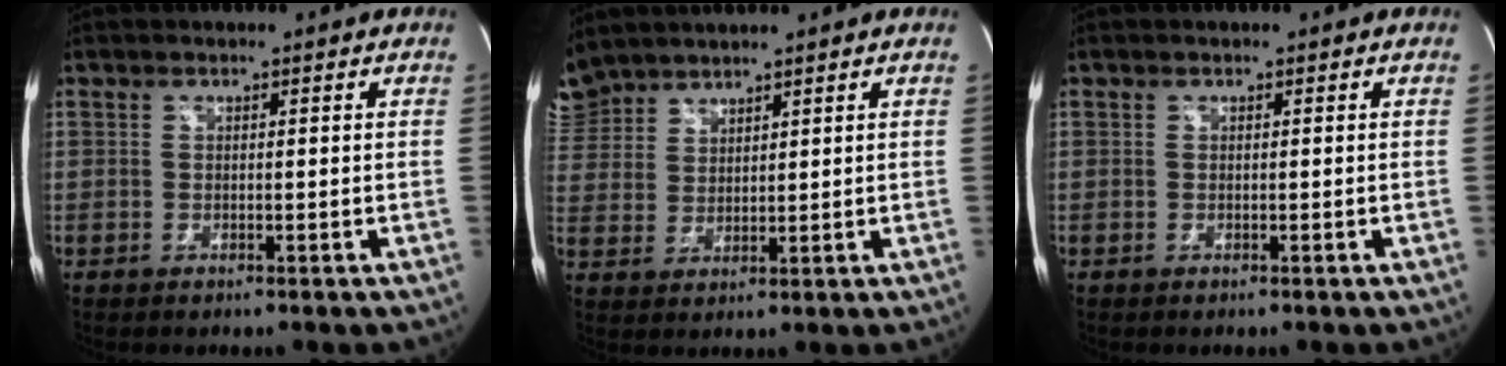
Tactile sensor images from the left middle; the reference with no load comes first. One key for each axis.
{"total": 7.0, "fx": 6.4, "fy": 2.8, "fz": 0.5, "tx": -0.018, "ty": 0.014, "tz": 0.138}
{"total": 0.0}